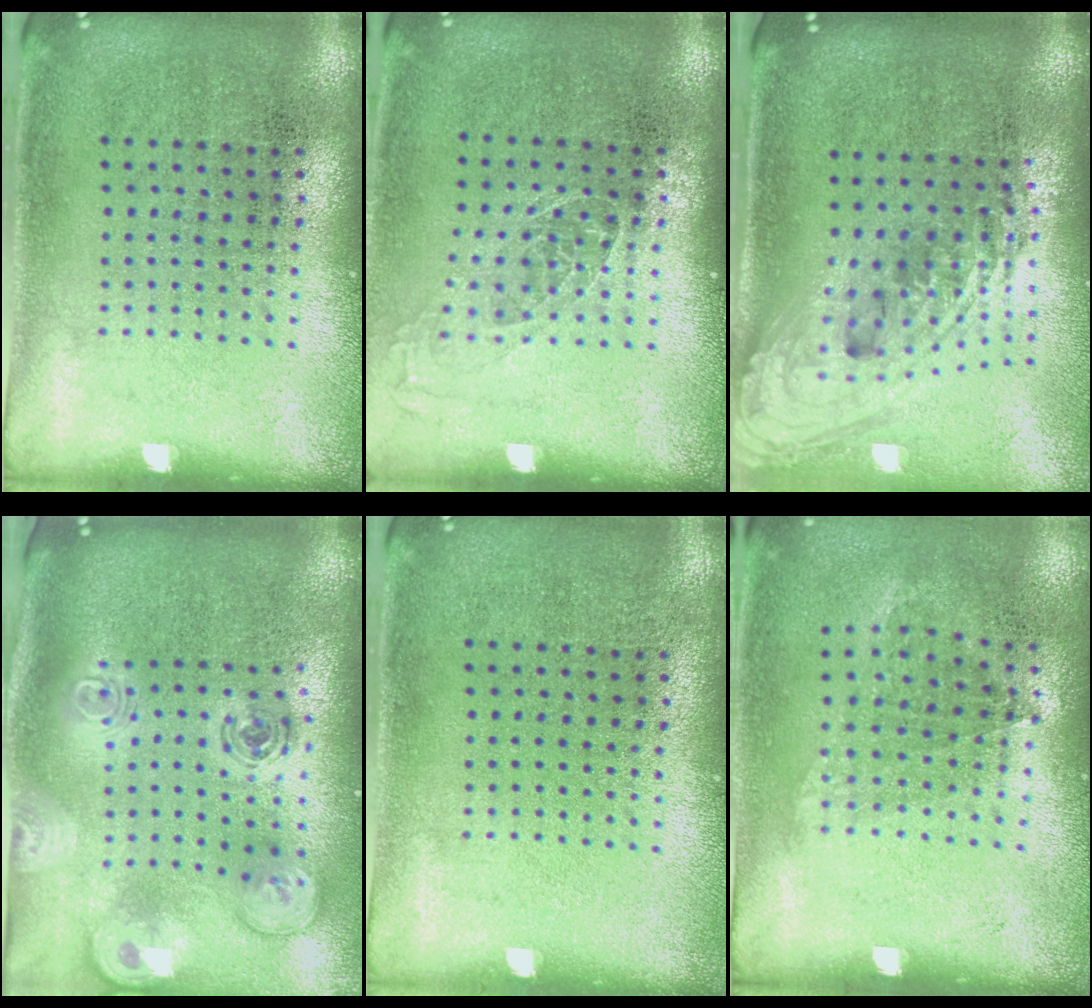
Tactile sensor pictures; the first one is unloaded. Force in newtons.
{"total": 1.1, "press": 0.9, "slide": 0.5}
{"total": 2.4, "press": 1.7, "slide": 1.6}
{"total": 2.8, "press": 2.0, "slide": 2.0}
{"total": 0.0}
{"total": 1.0, "press": 0.8, "slide": 0.6}